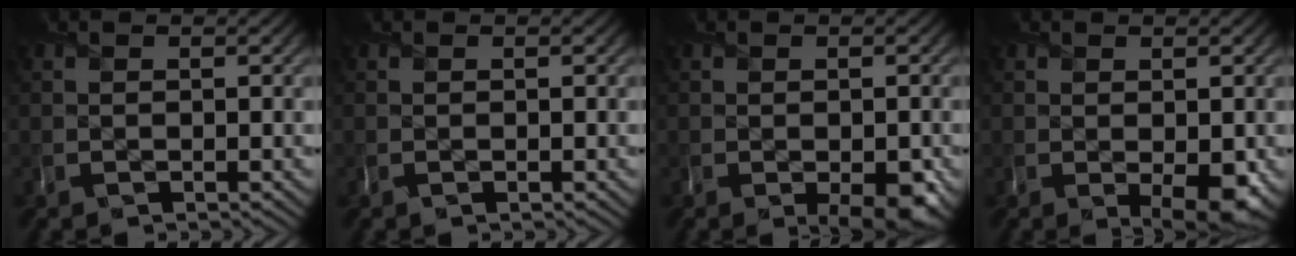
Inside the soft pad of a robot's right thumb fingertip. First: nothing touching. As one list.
[{"total": 0.0}, {"total": 4.0, "force": [-1.8, 1.6, 3.2], "torque": [-0.040, -0.015, -0.017]}, {"total": 3.3, "force": [-0.7, 1.4, 3.0], "torque": [-0.041, -0.014, -0.003]}]